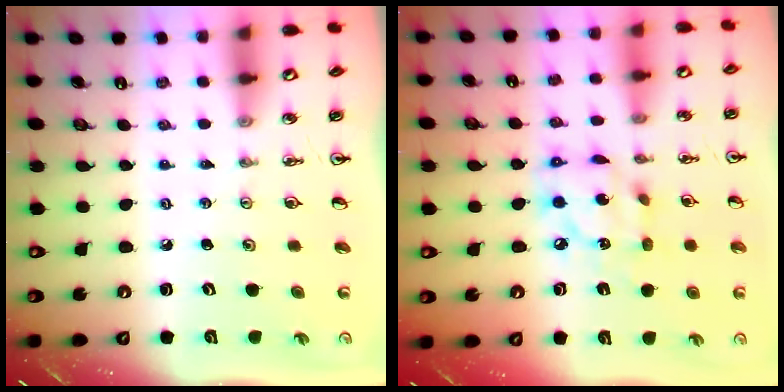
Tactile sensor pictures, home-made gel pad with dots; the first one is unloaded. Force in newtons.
{"total": 11.9, "press": 11.9, "slide": 0.8}